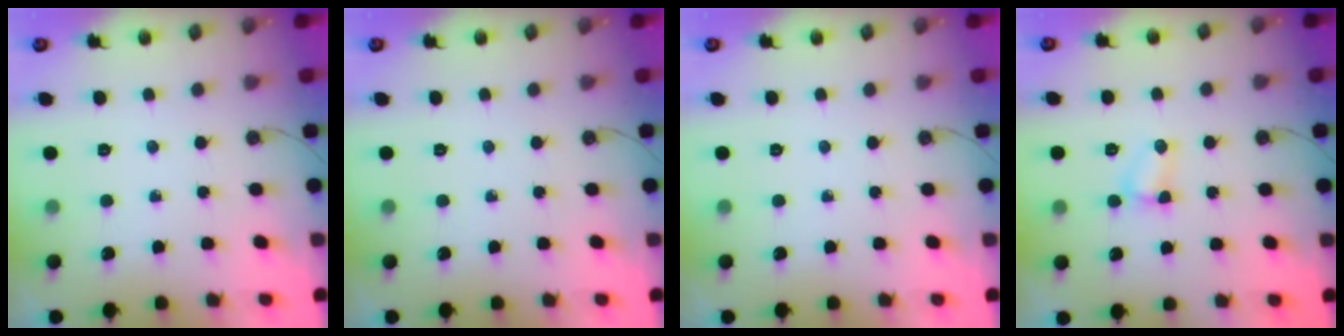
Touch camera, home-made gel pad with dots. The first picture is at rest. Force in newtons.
{"total": 0.0}
{"total": 0.0}
{"total": 3.2, "press": 3.2, "slide": 0.4}